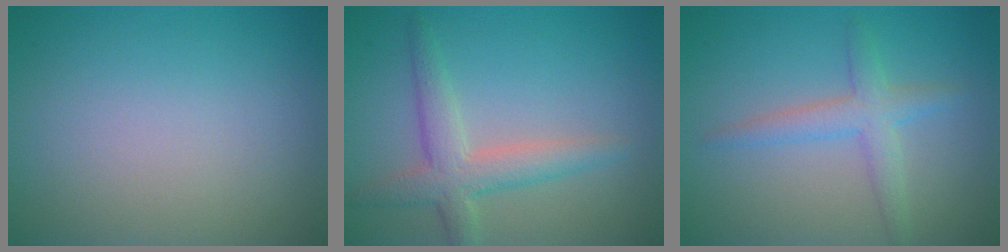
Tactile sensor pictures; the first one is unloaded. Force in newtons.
{"total": 3.8, "press": 3.8, "slide": 0.2}
{"total": 2.7, "press": 2.7, "slide": 0.1}